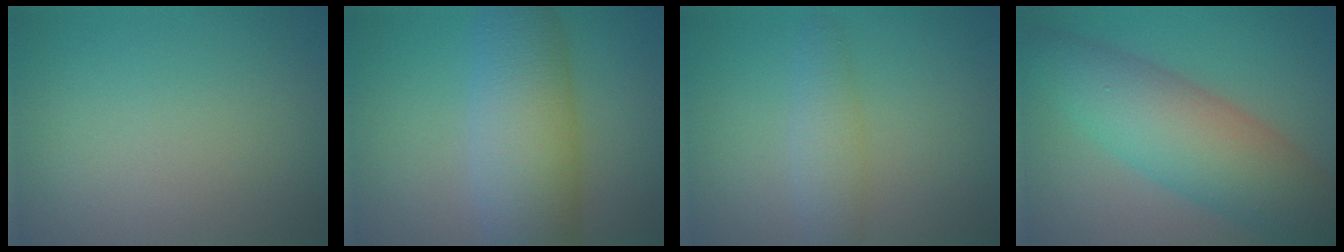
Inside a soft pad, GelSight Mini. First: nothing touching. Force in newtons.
{"total": 8.3, "press": 8.3, "slide": 0.1}
{"total": 2.4, "press": 2.4, "slide": 0.1}
{"total": 8.6, "press": 8.6, "slide": 0.2}